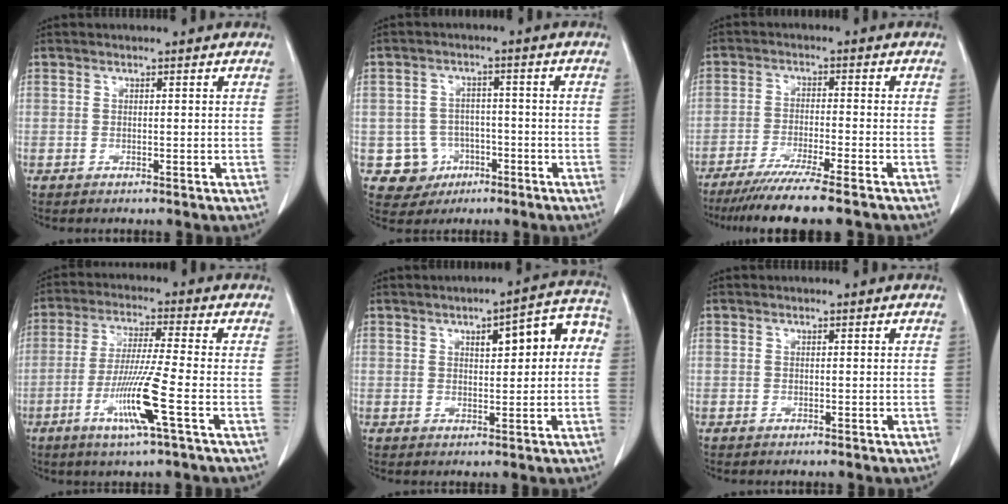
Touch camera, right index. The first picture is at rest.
{"total": 6.1, "force": [-2.1, 5.7, 0.5], "torque": [-0.002, 0.012, -0.026]}
{"total": 12.0, "force": [-10.0, -0.7, 6.6], "torque": [-0.090, -0.035, -0.158]}
{"total": 9.8, "force": [-3.7, -1.0, 9.1], "torque": [-0.178, -0.019, -0.074]}
{"total": 8.2, "force": [1.8, 2.6, 7.6], "torque": [-0.089, 0.033, 0.018]}
{"total": 0.0}